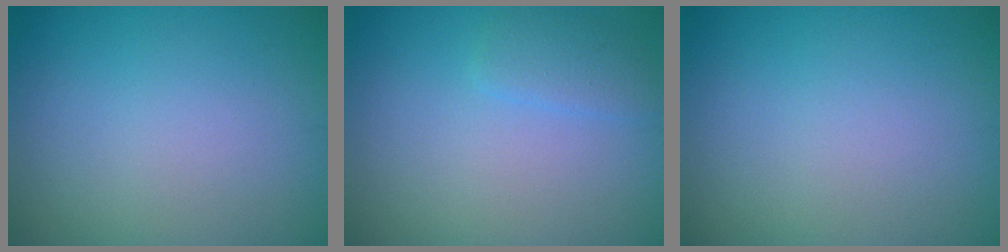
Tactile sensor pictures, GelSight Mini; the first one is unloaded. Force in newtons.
{"total": 1.6, "press": 1.6, "slide": 0.0}
{"total": 0.0}